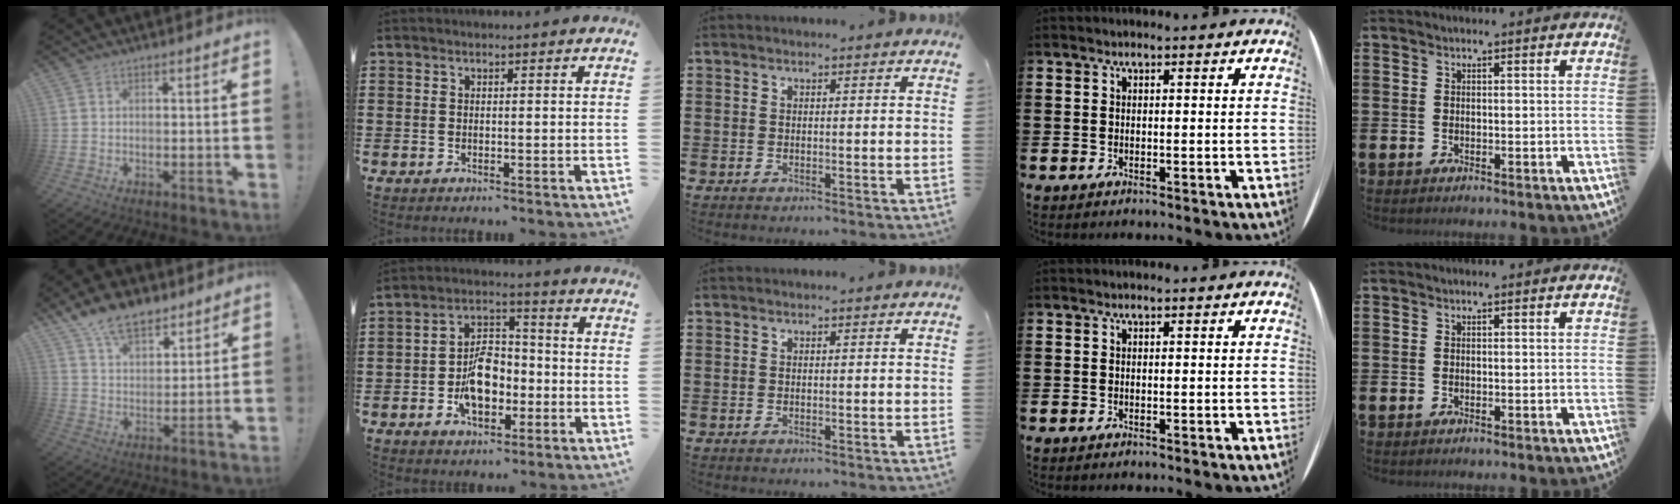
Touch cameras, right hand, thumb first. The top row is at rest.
{"thumb": {"total": 11.9, "force": [9.0, 5.9, 5.1], "torque": [-0.093, -0.054, 0.171]}, "index": {"total": 8.4, "force": [-2.3, 5.0, 6.4], "torque": [-0.121, 0.009, -0.043]}}